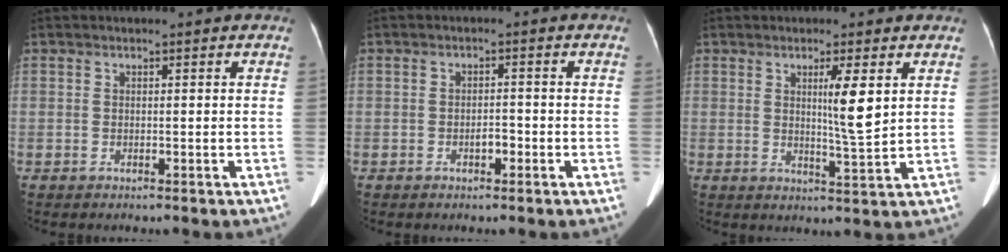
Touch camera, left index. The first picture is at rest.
{"total": 1.8, "force": [-0.9, 0.8, 1.3], "torque": [-0.019, 0.003, -0.014]}
{"total": 5.2, "force": [1.7, -0.2, 4.9], "torque": [-0.082, -0.011, 0.028]}